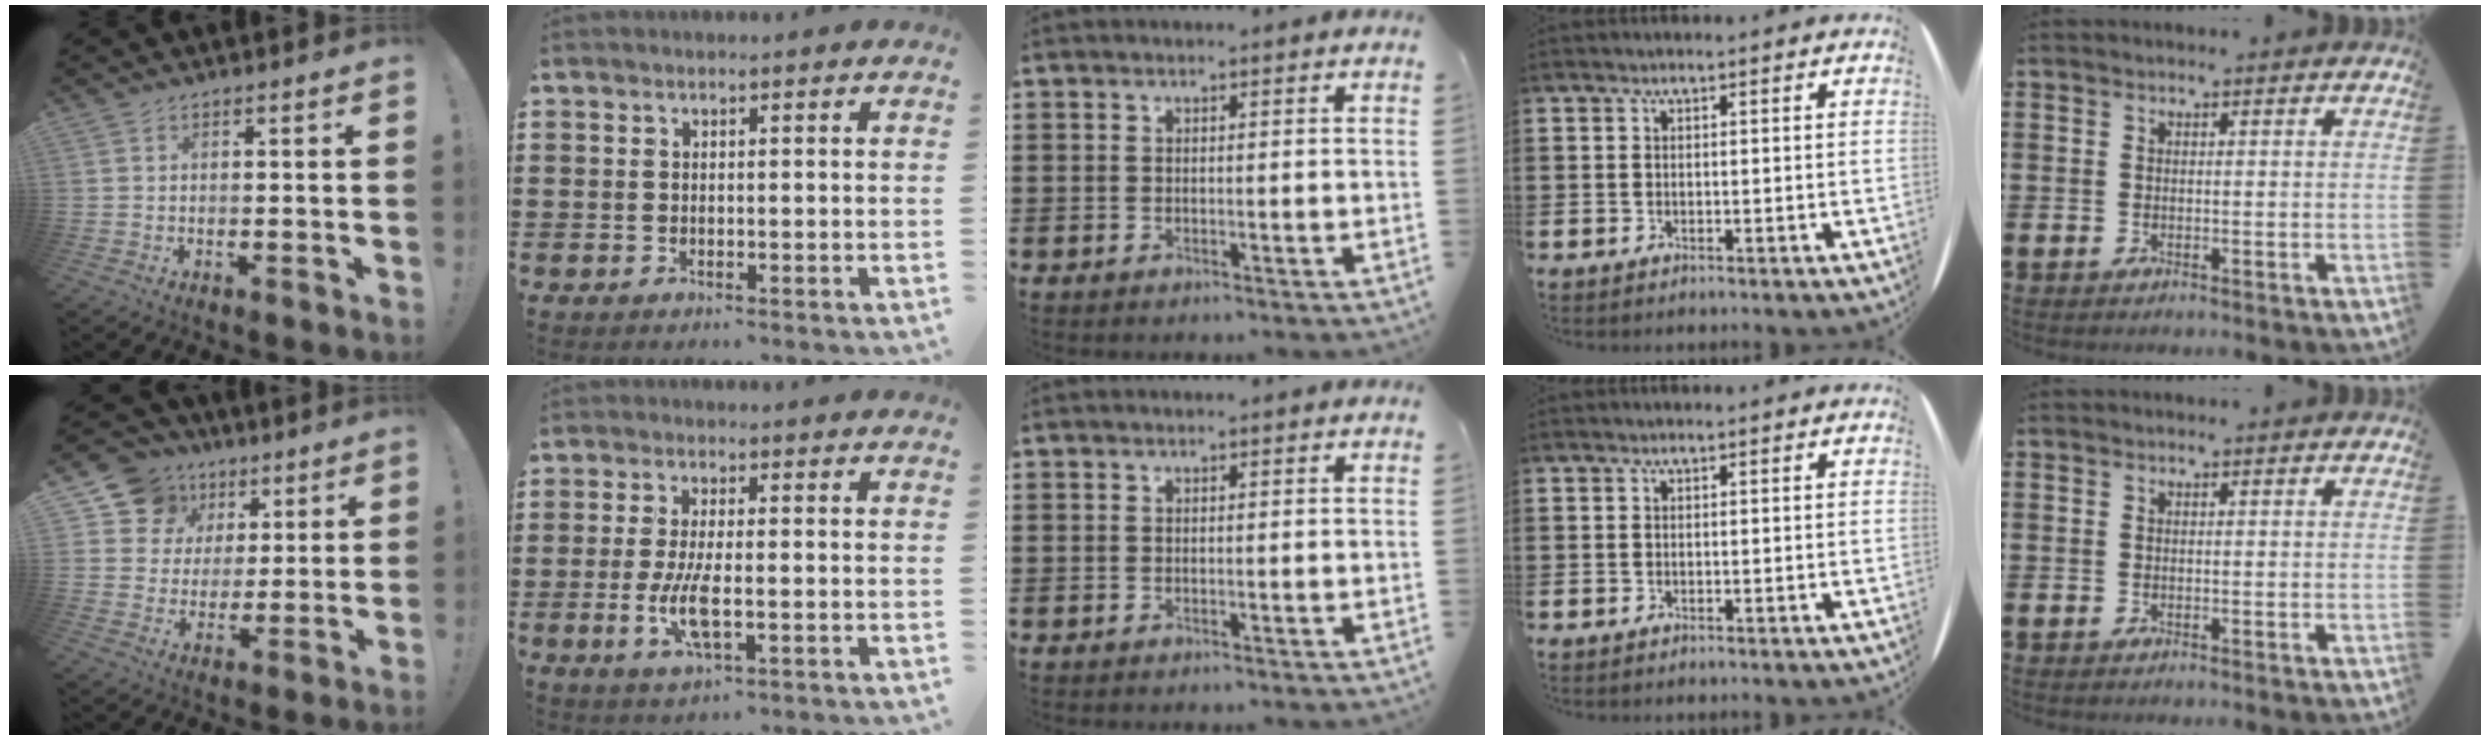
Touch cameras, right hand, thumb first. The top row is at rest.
{"thumb": {"total": 12.9, "force": [6.7, 10.4, 3.4], "torque": [-0.055, -0.040, 0.140]}, "index": {"total": 6.4, "force": [-1.6, 1.9, 5.9], "torque": [-0.133, -0.012, -0.034]}}